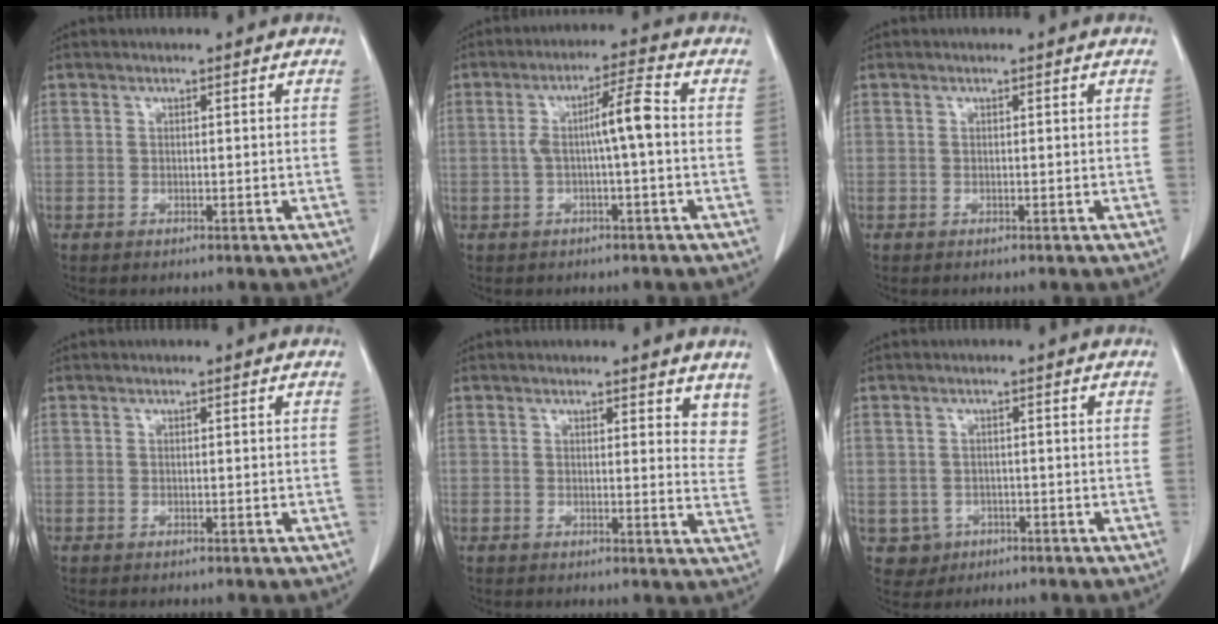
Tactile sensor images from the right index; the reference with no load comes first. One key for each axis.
{"total": 6.1, "fx": -0.1, "fy": 0.4, "fz": 6.0, "tx": -0.105, "ty": 0.020, "tz": -0.001}
{"total": 0.0}
{"total": 0.0}
{"total": 6.2, "fx": 5.4, "fy": 2.0, "fz": 2.4, "tx": -0.006, "ty": -0.026, "tz": 0.044}
{"total": 4.0, "fx": -1.4, "fy": 3.8, "fz": 0.3, "tx": -0.004, "ty": 0.008, "tz": -0.012}